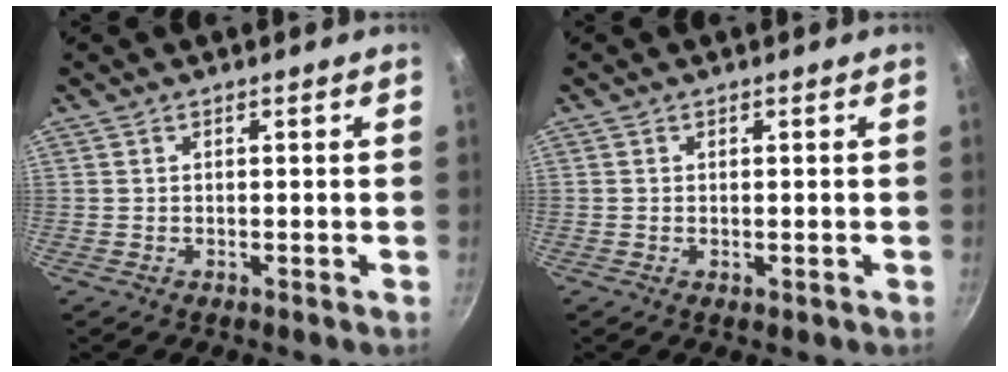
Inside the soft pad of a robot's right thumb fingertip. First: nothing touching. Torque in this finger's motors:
{"motor_torque": [-0.19, -0.14, -0.28, -0.10, -0.01]}